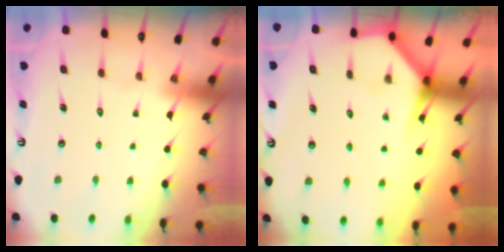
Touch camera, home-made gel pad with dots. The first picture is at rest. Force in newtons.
{"total": 3.6, "press": 3.6, "slide": 0.2}